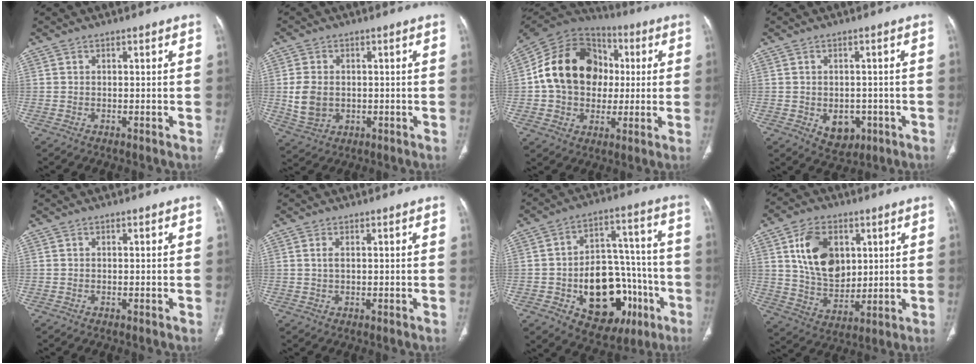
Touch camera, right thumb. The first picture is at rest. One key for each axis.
{"total": 7.2, "fx": -0.1, "fy": 5.5, "fz": 4.6, "tx": -0.084, "ty": -0.002, "tz": 0.008}
{"total": 20.6, "fx": 1.5, "fy": 16.1, "fz": 12.8, "tx": -0.200, "ty": 0.027, "tz": 0.022}
{"total": 6.1, "fx": -1.9, "fy": 4.5, "fz": 3.6, "tx": -0.027, "ty": 0.007, "tz": -0.010}
{"total": 0.0}
{"total": 1.3, "fx": 0.4, "fy": 0.6, "fz": 1.1, "tx": -0.027, "ty": 0.002, "tz": 0.009}
{"total": 22.1, "fx": -7.2, "fy": 14.3, "fz": 15.3, "tx": -0.178, "ty": 0.052, "tz": -0.086}
{"total": 14.3, "fx": 4.2, "fy": 9.8, "fz": 9.5, "tx": -0.133, "ty": -0.021, "tz": 0.085}